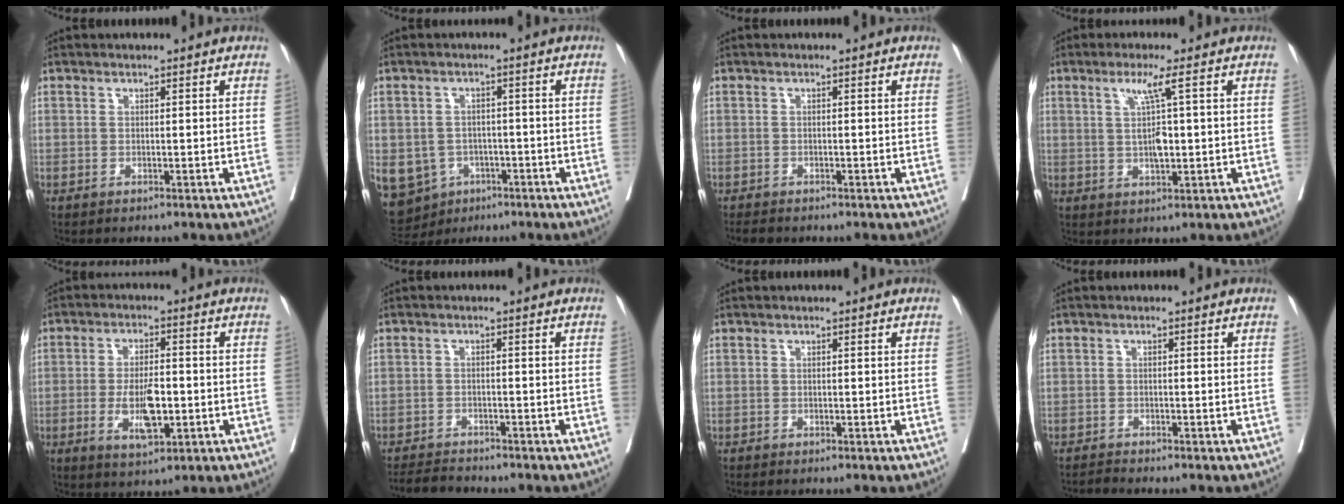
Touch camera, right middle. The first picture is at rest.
{"total": 11.1, "force": [-4.9, 9.5, 3.2], "torque": [-0.110, 0.001, -0.063]}
{"total": 1.7, "force": [-1.4, 0.6, 0.6], "torque": [-0.014, -0.005, -0.019]}
{"total": 4.8, "force": [1.0, 0.1, 4.7], "torque": [-0.089, 0.001, 0.024]}
{"total": 7.3, "force": [-1.7, 2.4, 6.7], "torque": [-0.125, -0.008, -0.023]}
{"total": 4.0, "force": [-3.9, 0.5, 0.6], "torque": [-0.008, -0.013, -0.066]}
{"total": 0.0}
{"total": 0.8, "force": [-0.8, -0.3, -0.1], "torque": [-0.002, -0.006, -0.014]}